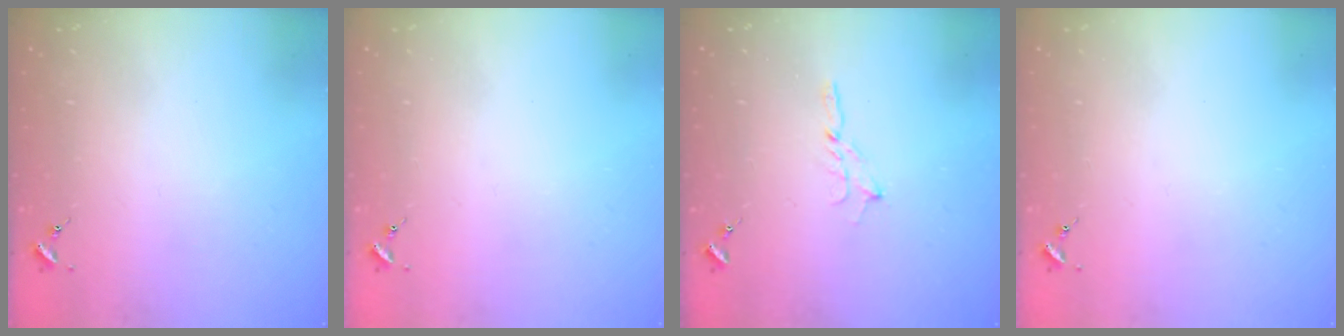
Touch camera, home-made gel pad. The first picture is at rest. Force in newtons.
{"total": 0.0}
{"total": 2.5, "press": 2.5, "slide": 0.2}
{"total": 0.0}